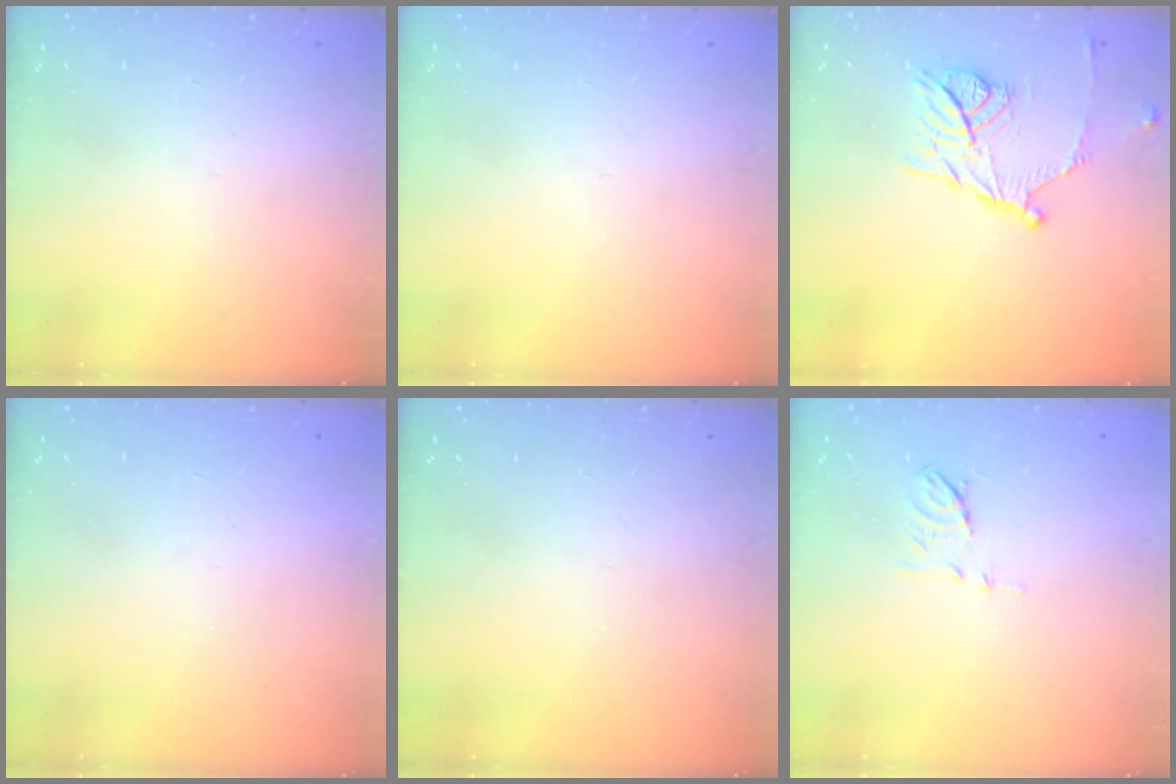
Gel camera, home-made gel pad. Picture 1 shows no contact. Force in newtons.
{"total": 0.0}
{"total": 13.2, "press": 13.2, "slide": 0.3}
{"total": 1.5, "press": 1.5, "slide": 0.1}
{"total": 0.0}
{"total": 6.7, "press": 6.6, "slide": 0.9}